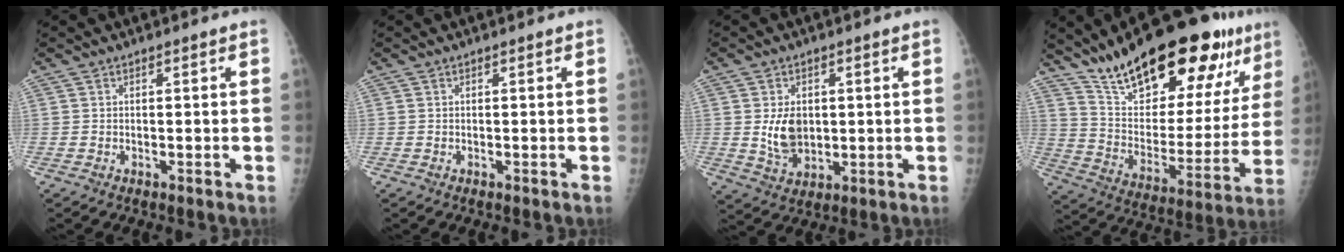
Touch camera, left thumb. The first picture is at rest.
{"total": 0.0}
{"total": 7.3, "force": [0.6, 5.2, 5.0], "torque": [-0.069, -0.012, 0.022]}
{"total": 29.2, "force": [19.5, 10.6, 19.0], "torque": [-0.257, -0.069, 0.312]}